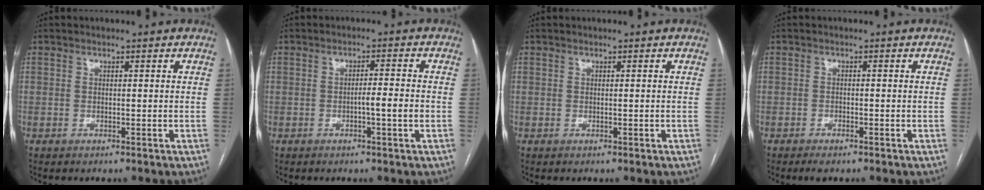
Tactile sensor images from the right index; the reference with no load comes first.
{"total": 3.2, "force": [-0.9, 0.0, 3.1], "torque": [-0.047, 0.001, -0.016]}
{"total": 0.0}
{"total": 2.0, "force": [-1.5, 0.6, 1.2], "torque": [-0.024, -0.003, -0.021]}